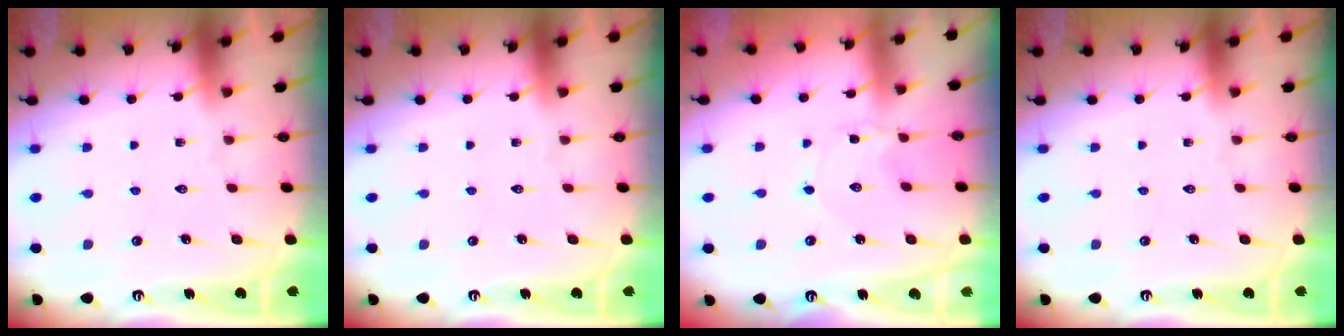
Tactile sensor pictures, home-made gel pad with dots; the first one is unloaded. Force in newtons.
{"total": 0.0}
{"total": 1.8, "press": 1.7, "slide": 0.3}
{"total": 0.0}